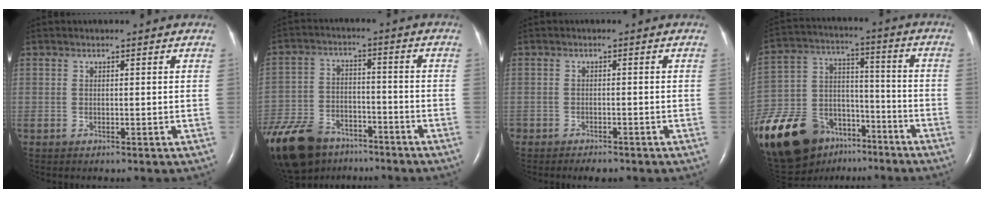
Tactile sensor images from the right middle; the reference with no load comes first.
{"total": 19.4, "force": [-14.0, 10.0, 8.8], "torque": [-0.249, -0.022, -0.235]}
{"total": 2.4, "force": [-2.0, 0.9, 1.0], "torque": [-0.018, -0.003, -0.026]}
{"total": 29.6, "force": [-19.1, 17.1, 14.8], "torque": [-0.408, -0.006, -0.325]}